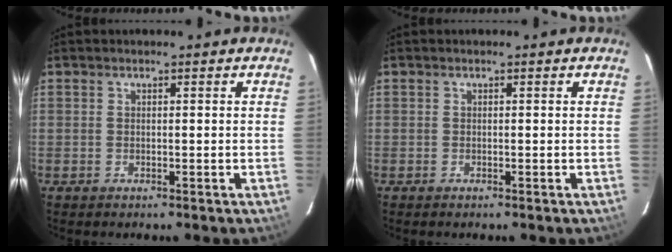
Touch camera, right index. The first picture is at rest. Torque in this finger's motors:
{"motor_torque": [0.02, -0.11, 0.02, 0.00]}